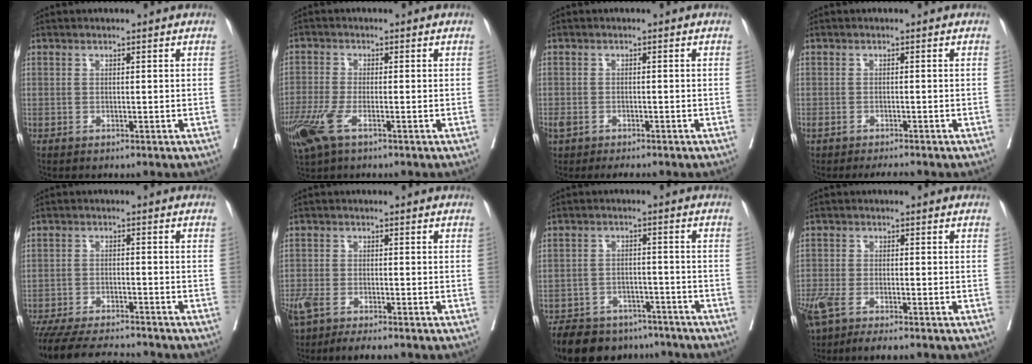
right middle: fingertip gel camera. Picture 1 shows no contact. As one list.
[{"total": 6.6, "force": [-3.5, 2.0, 5.2], "torque": [-0.122, -0.018, -0.069]}, {"total": 3.8, "force": [-2.9, 1.6, 1.8], "torque": [-0.034, -0.002, -0.043]}, {"total": 2.7, "force": [-2.5, 0.2, 1.2], "torque": [-0.019, -0.003, -0.036]}, {"total": 13.5, "force": [-12.3, 2.0, 5.2], "torque": [-0.100, -0.016, -0.185]}, {"total": 7.9, "force": [-6.1, 2.4, 4.5], "torque": [-0.095, -0.004, -0.105]}, {"total": 13.7, "force": [-11.3, 6.5, 4.3], "torque": [-0.078, 0.007, -0.154]}, {"total": 9.2, "force": [-6.4, 2.9, 5.9], "torque": [-0.127, -0.009, -0.112]}]